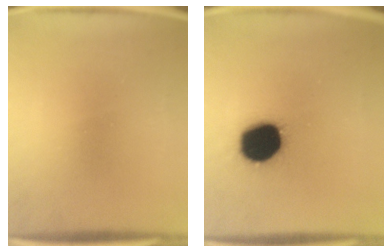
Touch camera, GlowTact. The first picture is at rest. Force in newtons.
{"total": 18.7}